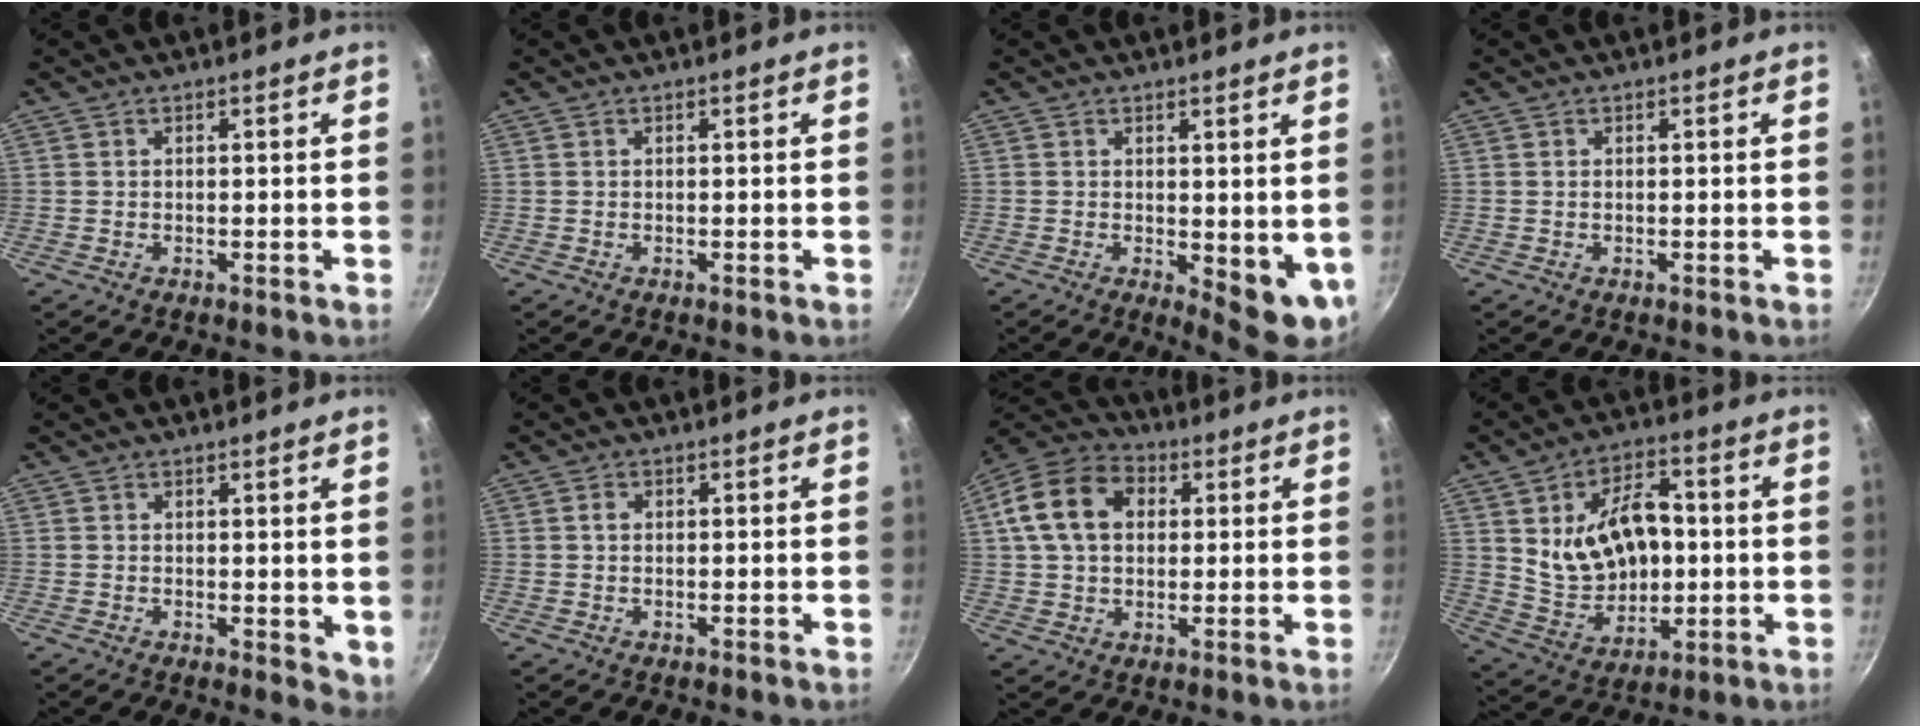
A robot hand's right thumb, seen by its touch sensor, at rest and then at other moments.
{"total": 0.0}
{"total": 7.4, "force": [0.5, 3.3, 6.6], "torque": [-0.066, -0.011, 0.015]}
{"total": 0.0}
{"total": 3.7, "force": [1.0, 2.2, 2.8], "torque": [-0.028, -0.003, 0.016]}
{"total": 1.1, "force": [0.1, 0.9, 0.6], "torque": [-0.008, 0.006, 0.003]}
{"total": 13.9, "force": [3.0, 10.1, 9.0], "torque": [-0.143, 0.019, 0.037]}
{"total": 16.3, "force": [1.4, 10.8, 12.2], "torque": [-0.172, -0.001, 0.040]}